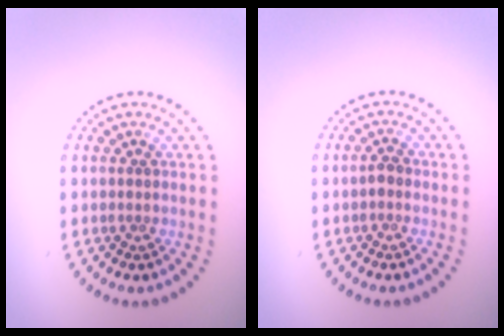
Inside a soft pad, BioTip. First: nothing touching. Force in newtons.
{"total": 0.9, "press": 0.9, "slide": 0.2}